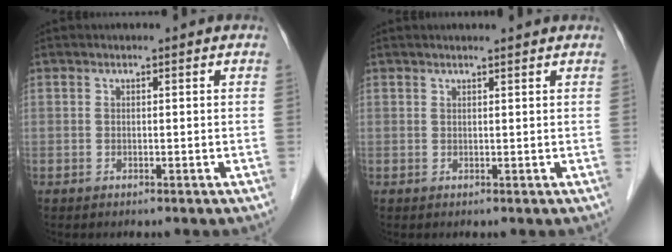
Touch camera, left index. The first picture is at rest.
{"total": 2.0, "force": [1.8, -0.1, 0.7], "torque": [-0.008, 0.011, 0.024]}